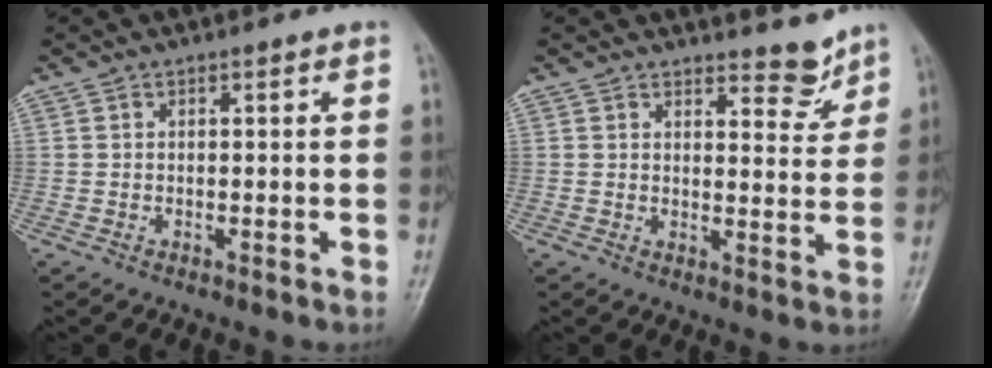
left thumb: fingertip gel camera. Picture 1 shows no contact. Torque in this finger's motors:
{"motor_torque": [-0.27, -0.42, -0.06, -0.12, 0.03]}